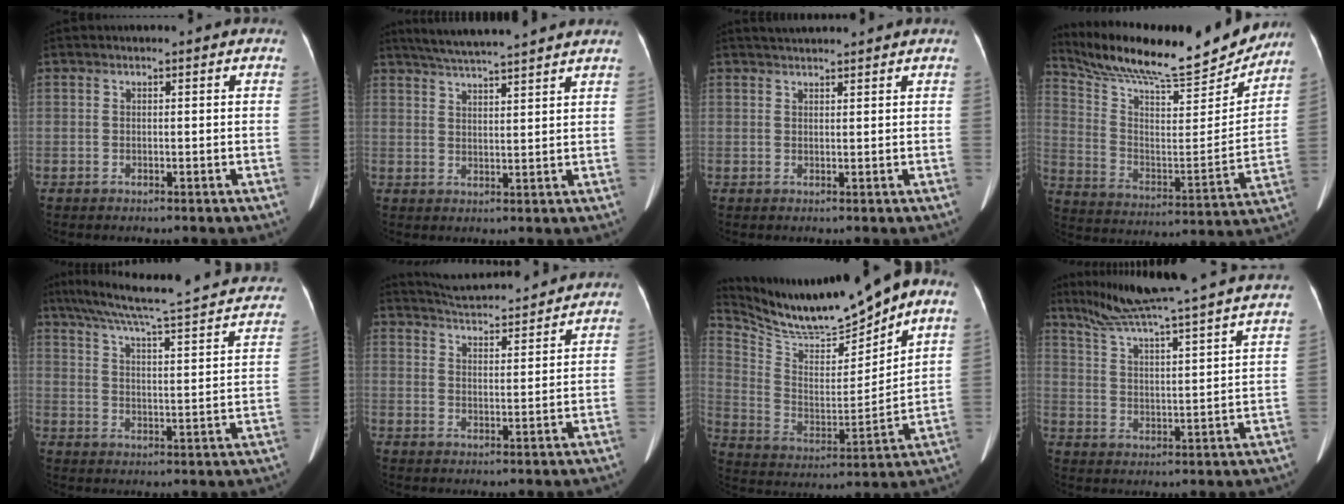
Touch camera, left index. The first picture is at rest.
{"total": 11.3, "force": [10.2, -0.6, 5.0], "torque": [-0.089, 0.026, 0.145]}
{"total": 3.9, "force": [3.7, -0.1, 1.2], "torque": [-0.018, 0.032, 0.058]}
{"total": 24.7, "force": [22.1, 3.7, 10.3], "torque": [-0.187, -0.029, 0.333]}
{"total": 27.4, "force": [23.5, 2.8, 13.8], "torque": [-0.216, -0.014, 0.296]}
{"total": 13.0, "force": [12.4, 1.2, 3.8], "torque": [-0.069, 0.022, 0.180]}
{"total": 15.6, "force": [13.5, 1.0, 7.7], "torque": [-0.153, 0.009, 0.251]}
{"total": 26.0, "force": [23.0, -1.2, 12.0], "torque": [-0.199, -0.029, 0.312]}